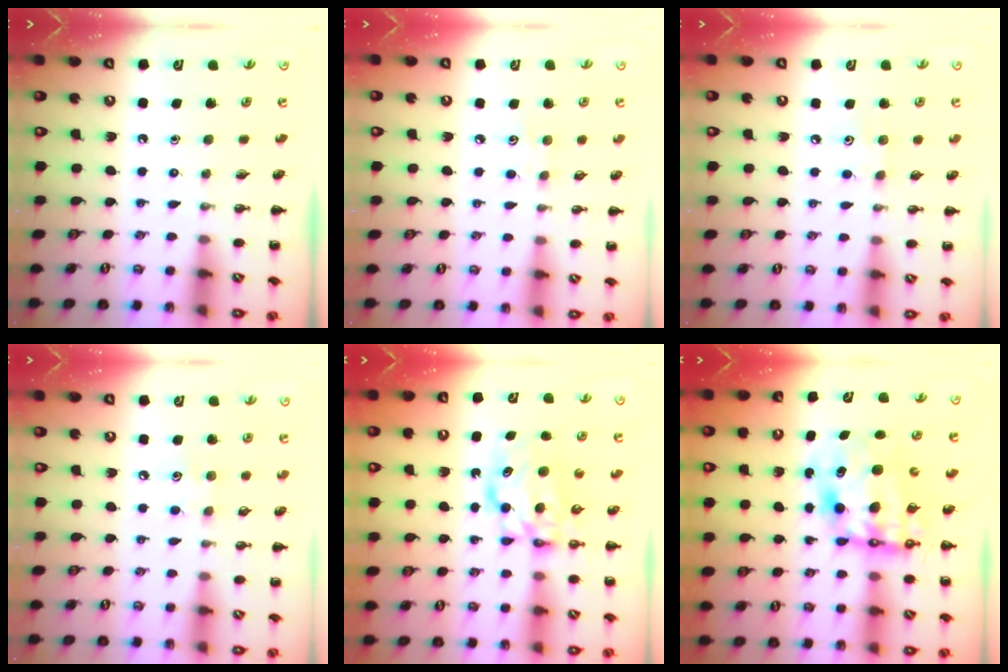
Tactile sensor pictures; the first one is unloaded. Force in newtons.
{"total": 4.3, "press": 4.2, "slide": 1.0}
{"total": 6.2, "press": 6.1, "slide": 1.3}
{"total": 4.7, "press": 4.5, "slide": 1.1}
{"total": 7.4, "press": 7.4, "slide": 0.8}
{"total": 10.7, "press": 10.3, "slide": 3.0}